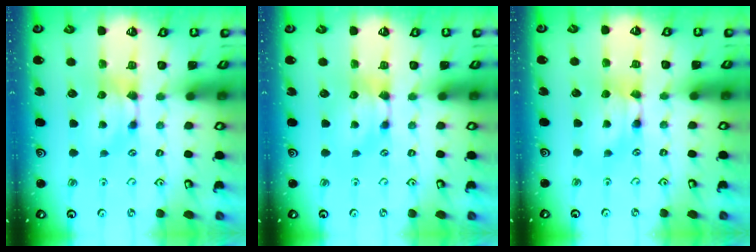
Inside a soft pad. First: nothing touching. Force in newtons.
{"total": 0.0}
{"total": 1.8, "press": 1.8, "slide": 0.1}